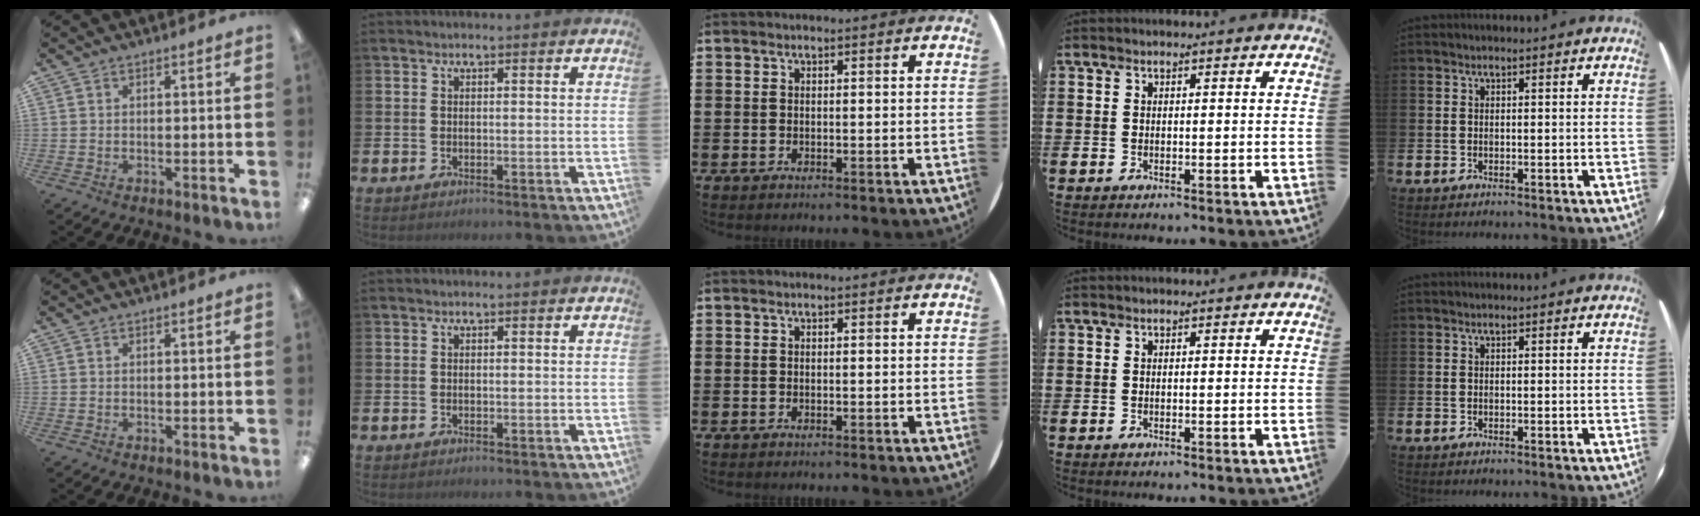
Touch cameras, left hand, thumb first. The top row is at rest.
{}